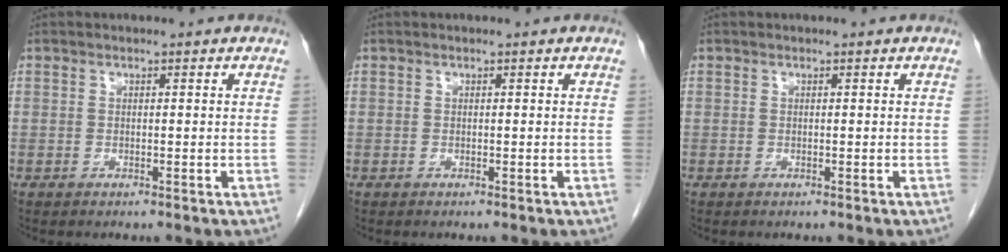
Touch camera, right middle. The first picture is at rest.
{"total": 0.0}
{"total": 0.0}